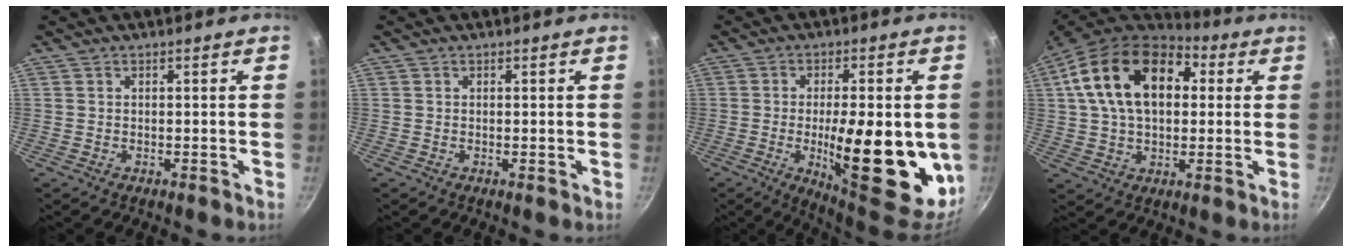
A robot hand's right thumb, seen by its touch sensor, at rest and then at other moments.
{"total": 0.0}
{"total": 21.3, "force": [-3.1, 7.5, 19.7], "torque": [-0.260, -0.009, -0.035]}
{"total": 20.3, "force": [5.1, 13.0, 14.7], "torque": [-0.229, 0.017, 0.071]}